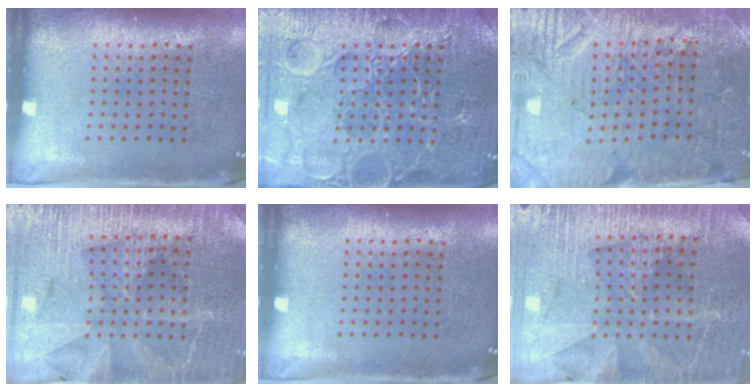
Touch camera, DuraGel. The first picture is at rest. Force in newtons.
{"total": 6.8, "press": 6.7, "slide": 1.0}
{"total": 3.7, "press": 3.4, "slide": 1.5}
{"total": 4.0, "press": 3.7, "slide": 1.3}
{"total": 0.0}
{"total": 3.5, "press": 3.4, "slide": 0.9}